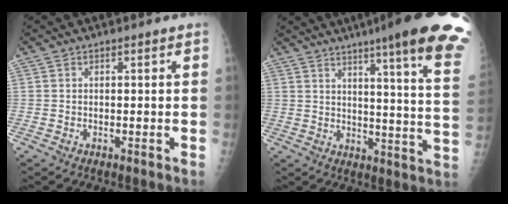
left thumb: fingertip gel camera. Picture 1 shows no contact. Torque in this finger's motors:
{"motor_torque": [2.14, -0.73, 1.28, -1.47, 0.30]}